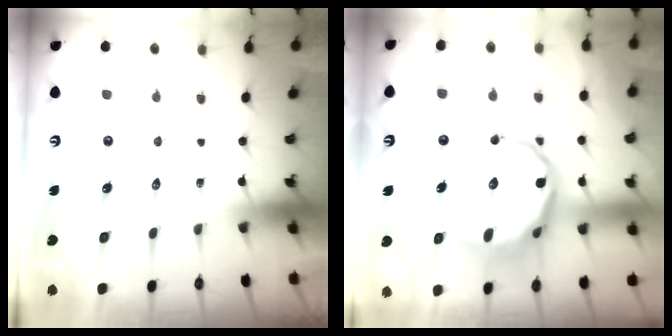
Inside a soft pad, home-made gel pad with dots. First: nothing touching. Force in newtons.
{"total": 12.9, "press": 12.3, "slide": 3.8}